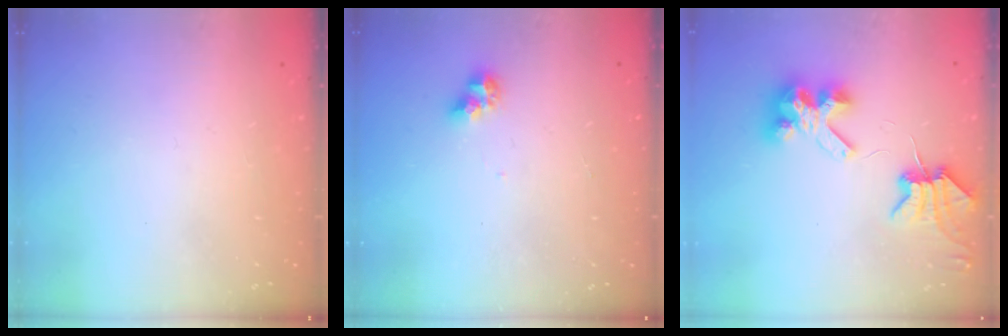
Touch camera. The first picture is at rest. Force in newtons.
{"total": 6.3, "press": 6.3, "slide": 0.5}
{"total": 7.1, "press": 7.0, "slide": 0.9}